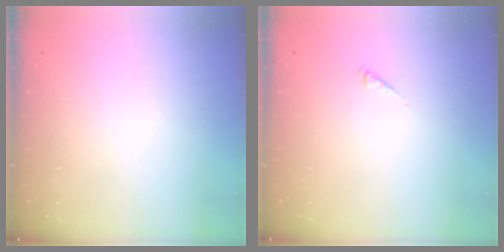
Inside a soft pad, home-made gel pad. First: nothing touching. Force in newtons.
{"total": 0.0}